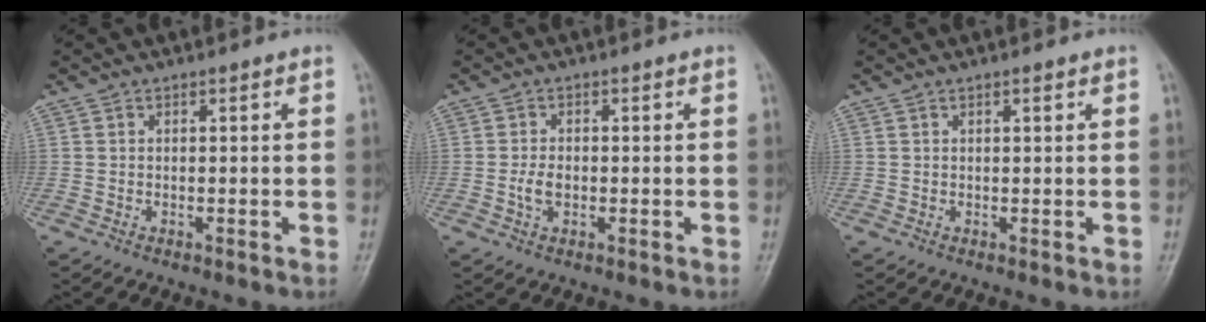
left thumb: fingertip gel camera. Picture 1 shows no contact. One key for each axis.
{"total": 3.0, "fx": -0.5, "fy": 2.0, "fz": 2.2, "tx": -0.041, "ty": 0.003, "tz": -0.010}
{"total": 0.8, "fx": 0.5, "fy": 0.2, "fz": 0.6, "tx": -0.011, "ty": 0.000, "tz": 0.007}